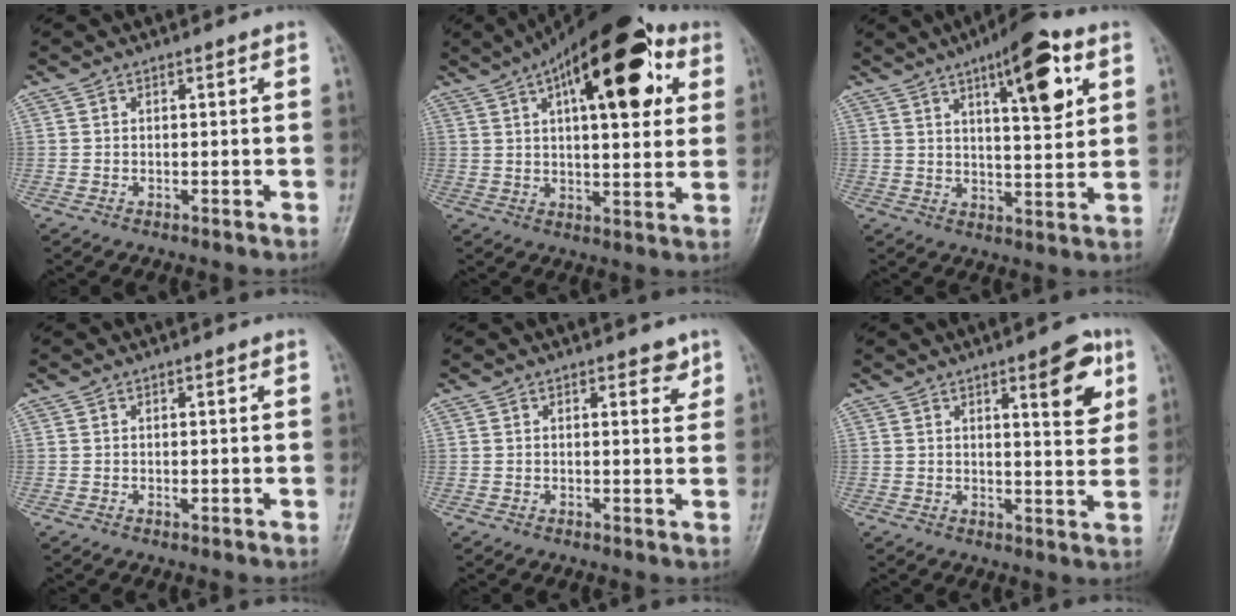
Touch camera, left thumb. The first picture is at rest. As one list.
[{"total": 22.2, "force": [8.9, 9.2, 18.2], "torque": [-0.247, 0.006, 0.128]}, {"total": 13.9, "force": [6.3, 4.3, 11.6], "torque": [-0.146, -0.023, 0.088]}, {"total": 1.2, "force": [0.2, 0.5, 1.1], "torque": [-0.016, 0.000, 0.005]}, {"total": 2.9, "force": [1.8, 1.3, 1.8], "torque": [-0.007, -0.010, 0.021]}, {"total": 8.8, "force": [4.1, 2.7, 7.3], "torque": [-0.077, -0.020, 0.051]}]